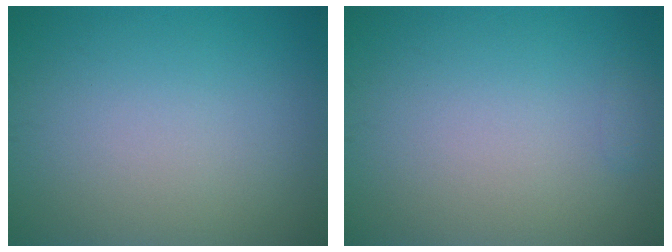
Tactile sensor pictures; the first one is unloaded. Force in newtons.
{"total": 0.6, "press": 0.6, "slide": 0.1}